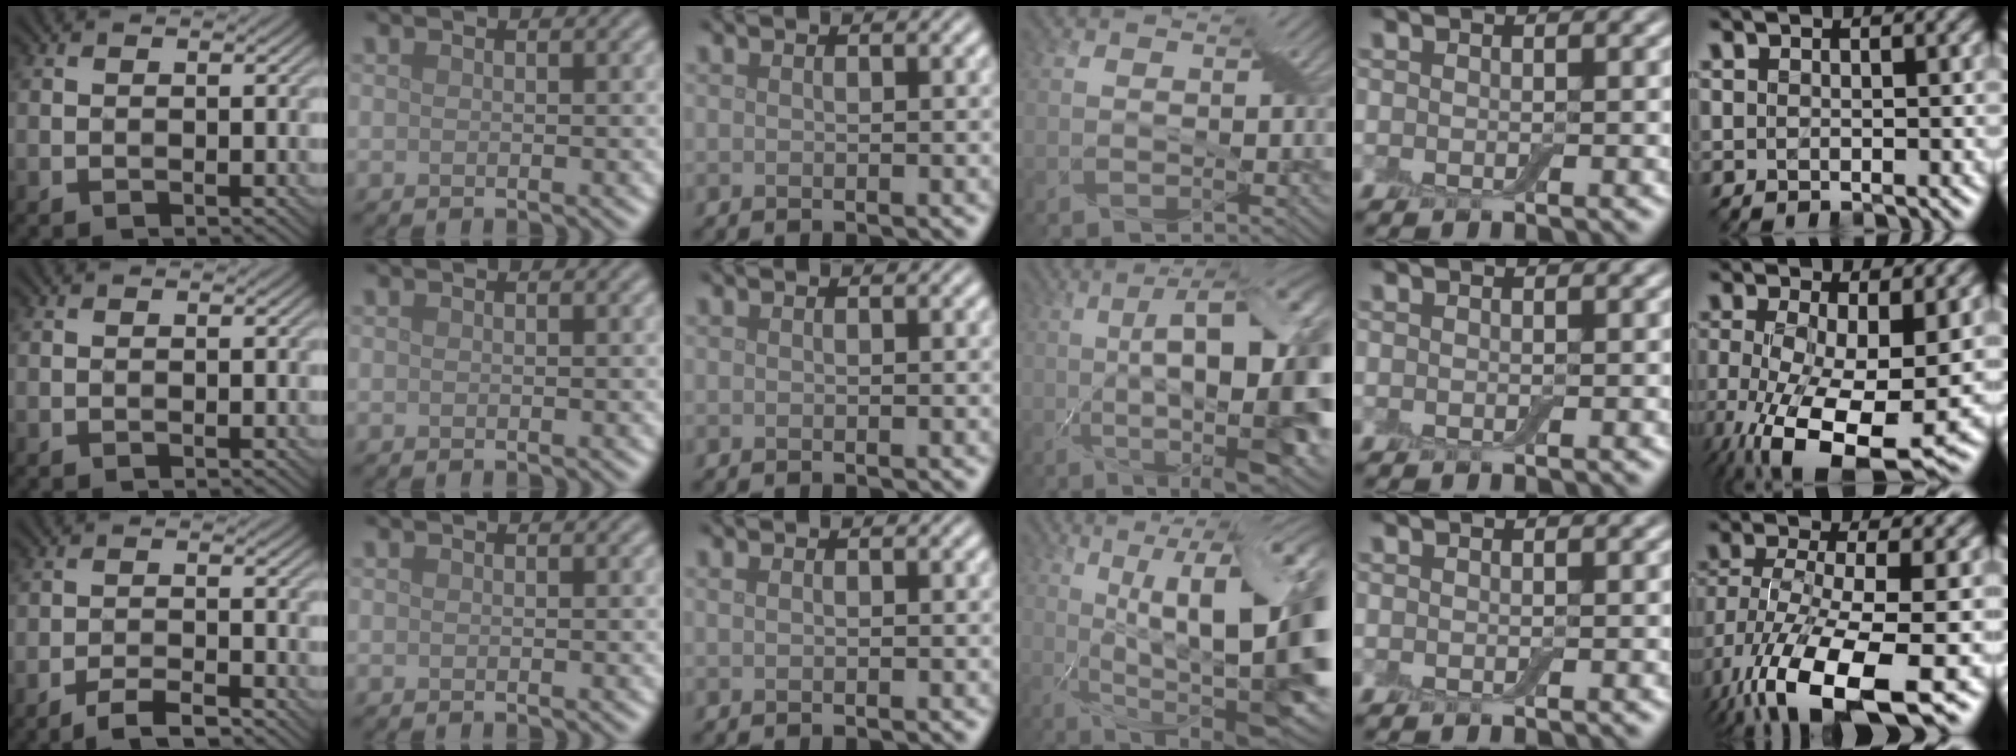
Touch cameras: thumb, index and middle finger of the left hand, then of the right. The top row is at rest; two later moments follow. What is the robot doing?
{"motion": "wrap", "object": "adhesive wrap"}